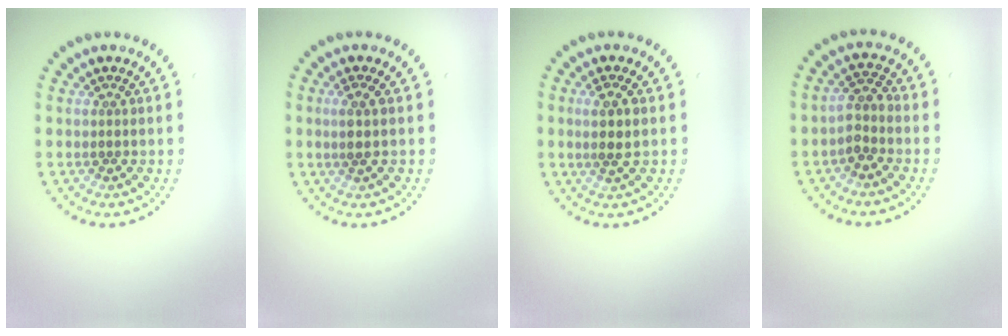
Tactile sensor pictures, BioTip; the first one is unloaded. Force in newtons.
{"total": 1.1, "press": 0.8, "slide": 0.8}
{"total": 2.3, "press": 2.1, "slide": 0.8}
{"total": 2.2, "press": 1.8, "slide": 1.3}